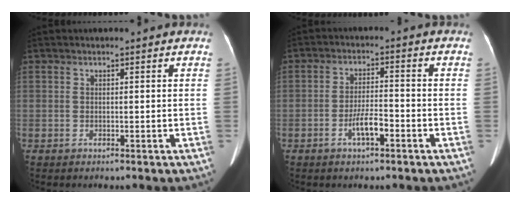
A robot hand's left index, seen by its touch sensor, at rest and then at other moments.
{"total": 4.3, "force": [-2.2, 1.0, 3.5], "torque": [-0.068, 0.005, -0.041]}